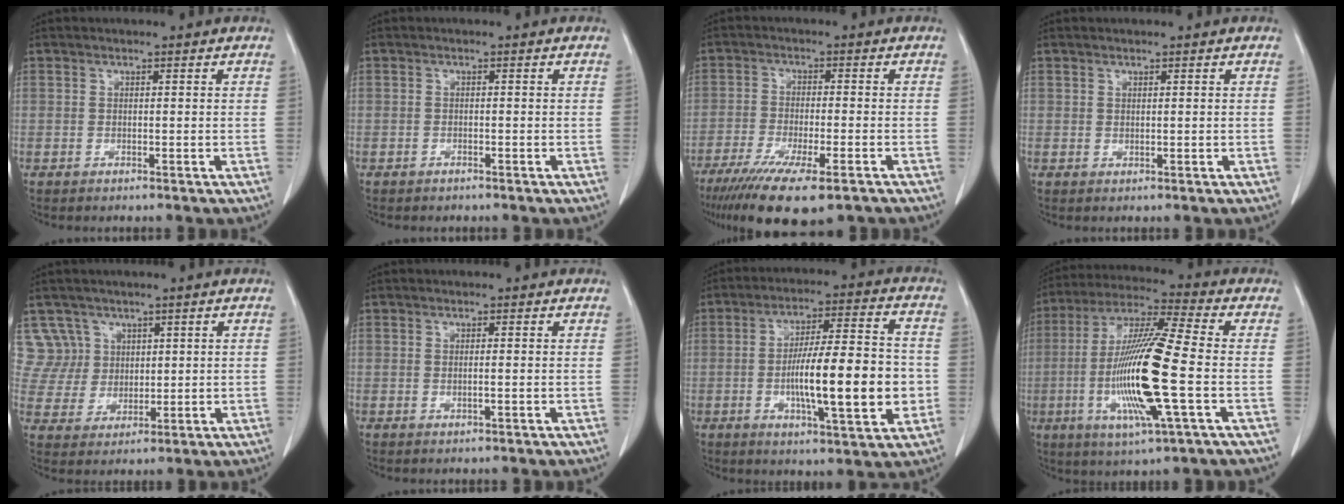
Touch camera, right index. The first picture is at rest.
{"total": 0.8, "force": [-0.6, 0.4, 0.2], "torque": [-0.010, 0.001, -0.010]}
{"total": 15.1, "force": [-10.7, 2.9, 10.3], "torque": [-0.168, -0.037, -0.170]}
{"total": 0.0}
{"total": 6.7, "force": [3.4, 5.8, -0.4], "torque": [0.013, 0.015, 0.075]}
{"total": 1.1, "force": [-0.1, 0.1, 1.1], "torque": [-0.022, -0.002, -0.001]}
{"total": 16.3, "force": [-2.5, 2.8, 15.8], "torque": [-0.257, 0.007, -0.038]}
{"total": 18.0, "force": [-3.5, 0.9, 17.7], "torque": [-0.362, -0.014, -0.069]}